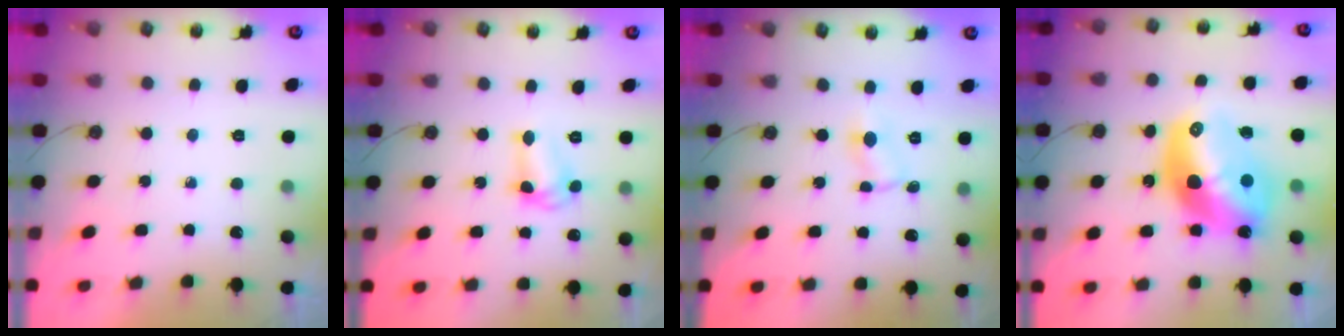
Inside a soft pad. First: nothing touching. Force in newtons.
{"total": 8.2, "press": 8.2, "slide": 0.7}
{"total": 1.5, "press": 1.5, "slide": 0.2}
{"total": 19.1, "press": 19.1, "slide": 1.5}